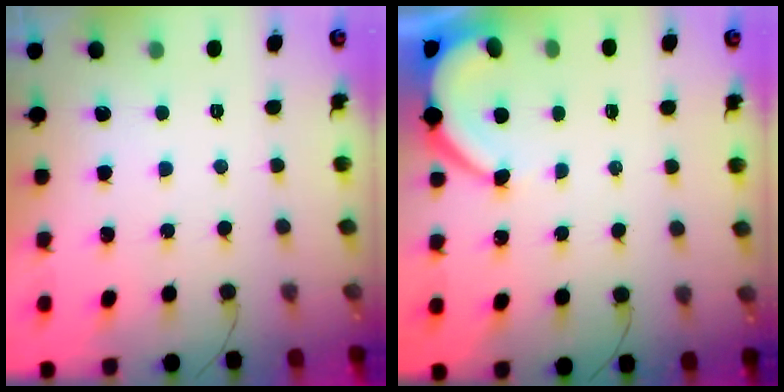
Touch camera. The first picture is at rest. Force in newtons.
{"total": 5.0, "press": 5.0, "slide": 0.4}